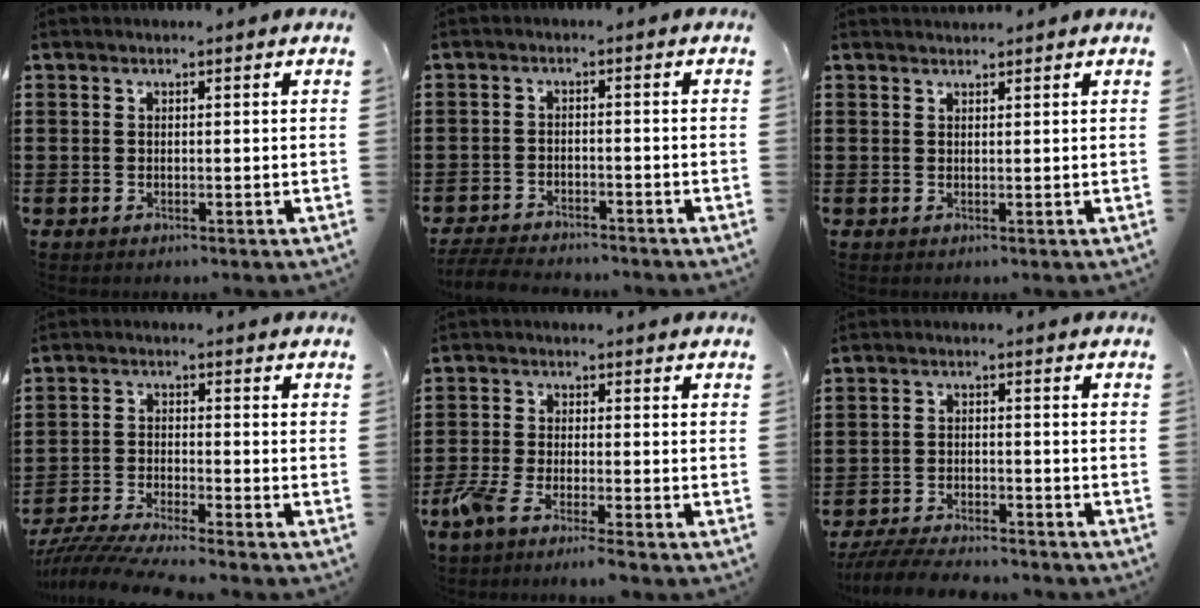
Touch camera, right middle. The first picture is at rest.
{"total": 3.8, "force": [-3.7, 0.4, 0.7], "torque": [-0.020, -0.005, -0.078]}
{"total": 1.0, "force": [1.0, 0.1, -0.1], "torque": [-0.002, 0.000, 0.020]}
{"total": 5.5, "force": [-5.3, -0.4, 1.6], "torque": [-0.047, -0.021, -0.108]}
{"total": 4.2, "force": [-3.4, 0.2, 2.5], "torque": [-0.077, -0.015, -0.073]}
{"total": 5.4, "force": [-5.1, 0.4, 1.4], "torque": [-0.036, -0.004, -0.103]}